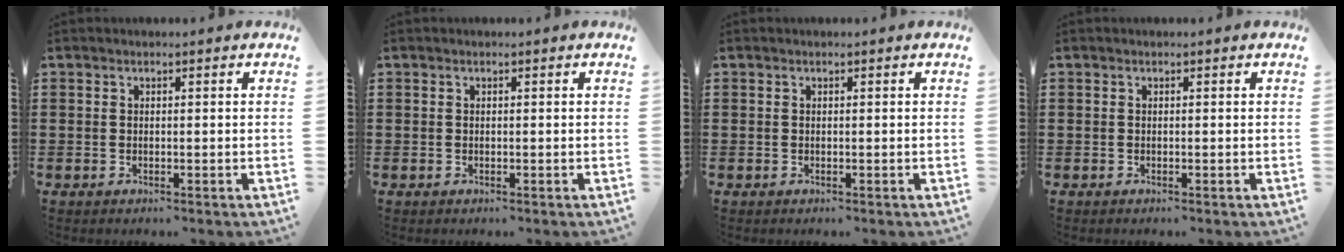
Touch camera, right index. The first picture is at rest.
{"total": 0.0}
{"total": 0.0}
{"total": 0.0}